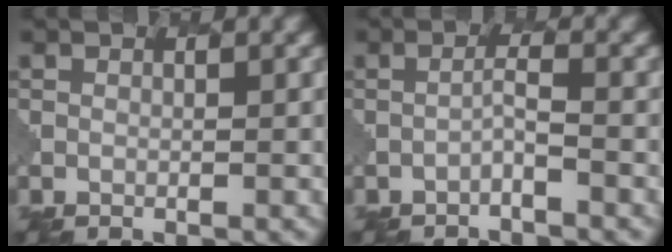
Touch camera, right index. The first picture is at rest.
{"total": 0.9, "force": [-0.6, -0.6, 0.2], "torque": [-0.009, 0.011, -0.020]}